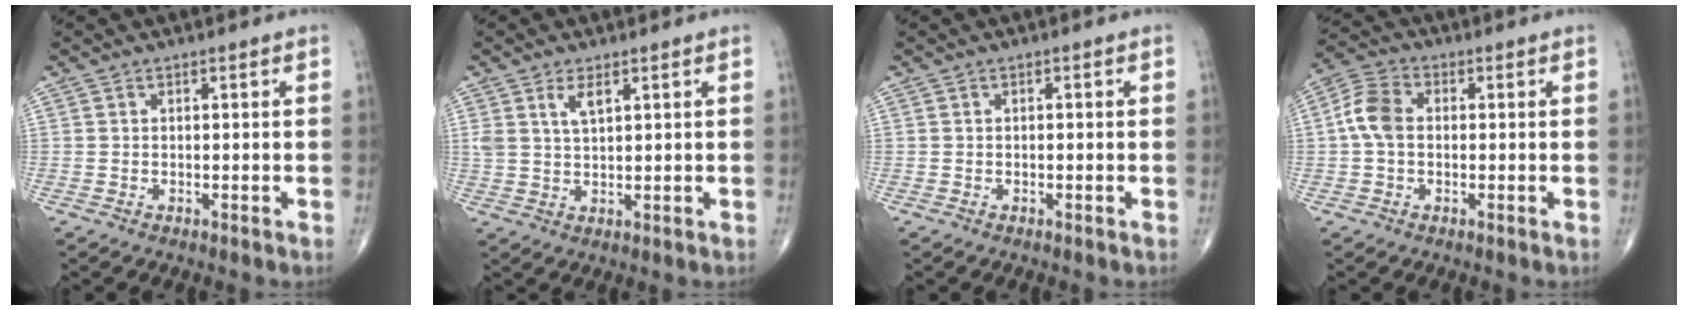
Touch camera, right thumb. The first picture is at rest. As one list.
[{"total": 3.7, "force": [2.0, 1.5, 2.8], "torque": [-0.052, -0.008, 0.043]}, {"total": 0.6, "force": [0.1, 0.2, 0.6], "torque": [-0.012, 0.000, 0.002]}, {"total": 6.5, "force": [0.1, 4.4, 4.7], "torque": [-0.098, 0.021, -0.007]}]